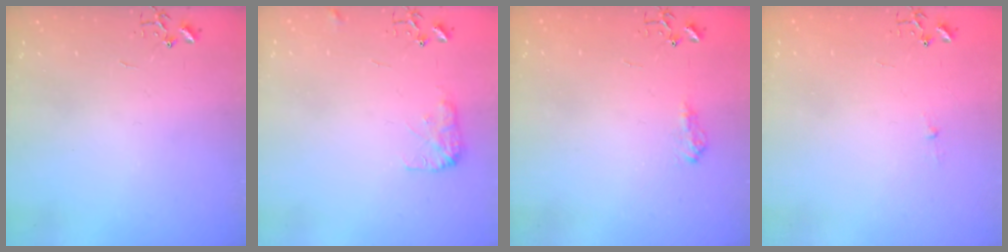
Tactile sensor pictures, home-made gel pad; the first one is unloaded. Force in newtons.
{"total": 8.3, "press": 8.3, "slide": 0.2}
{"total": 8.8, "press": 8.8, "slide": 0.8}
{"total": 2.6, "press": 2.5, "slide": 0.4}